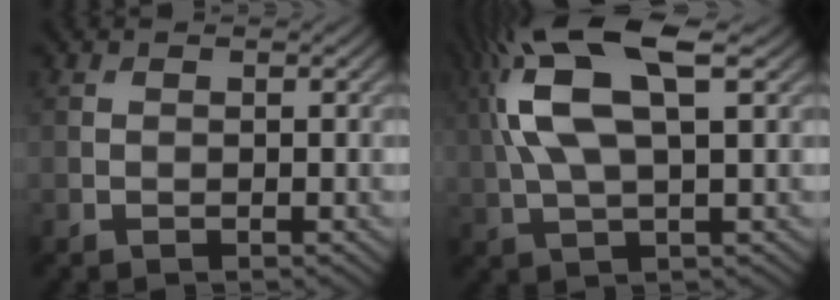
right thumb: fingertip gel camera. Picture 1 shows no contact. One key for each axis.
{"total": 12.4, "fx": 3.8, "fy": 4.5, "fz": 11.0, "tx": -0.246, "ty": 0.014, "tz": 0.072}